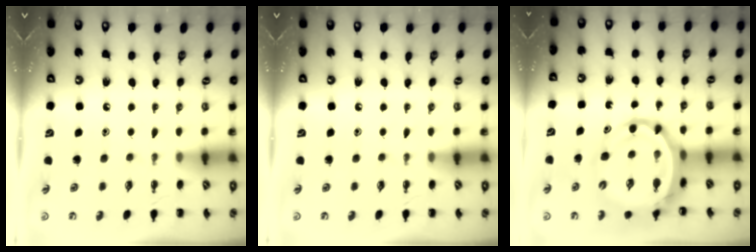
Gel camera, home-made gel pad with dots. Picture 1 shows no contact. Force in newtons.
{"total": 0.0}
{"total": 9.7, "press": 9.3, "slide": 2.8}